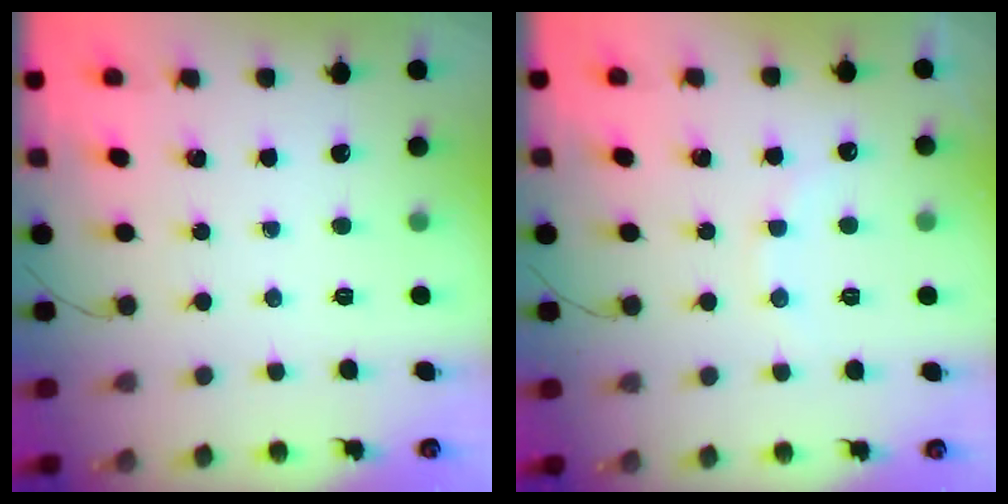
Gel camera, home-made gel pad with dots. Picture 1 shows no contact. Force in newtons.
{"total": 6.6, "press": 6.5, "slide": 1.1}